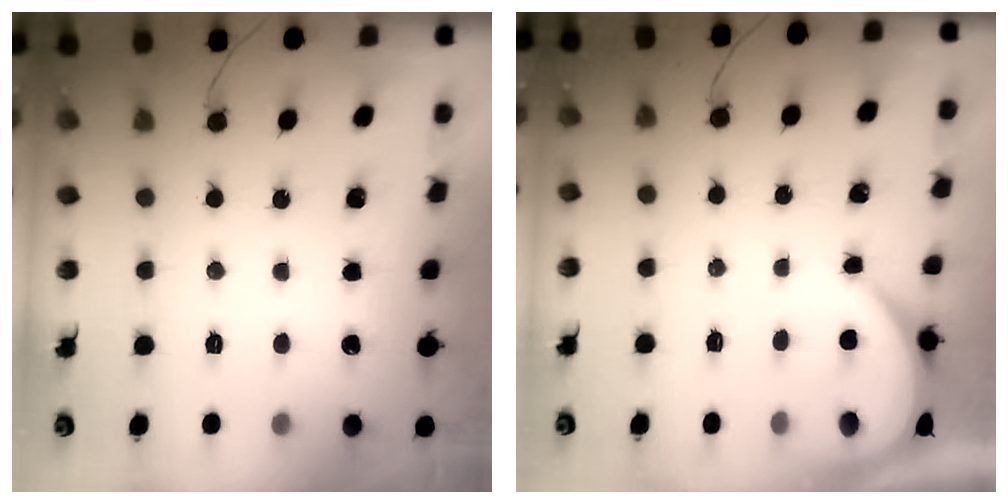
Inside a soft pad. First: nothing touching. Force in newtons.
{"total": 3.9, "press": 3.9, "slide": 0.6}